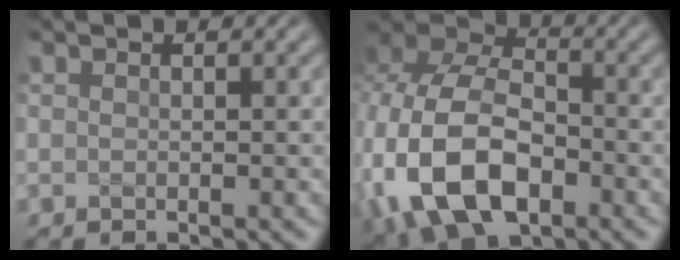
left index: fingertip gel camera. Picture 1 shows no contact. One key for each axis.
{"total": 13.8, "fx": -3.6, "fy": 9.1, "fz": 9.8, "tx": -0.231, "ty": -0.029, "tz": -0.064}